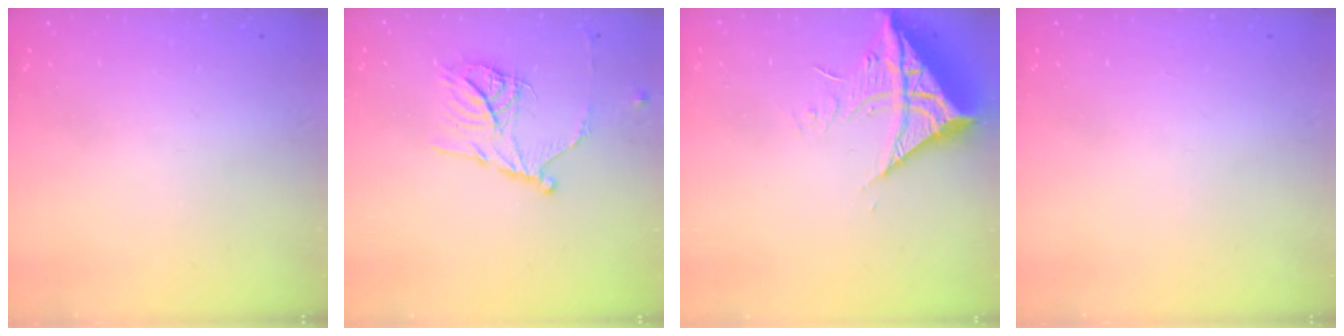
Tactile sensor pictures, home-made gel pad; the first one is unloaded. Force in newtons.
{"total": 13.1, "press": 13.1, "slide": 1.0}
{"total": 11.9, "press": 11.8, "slide": 1.4}
{"total": 0.0}